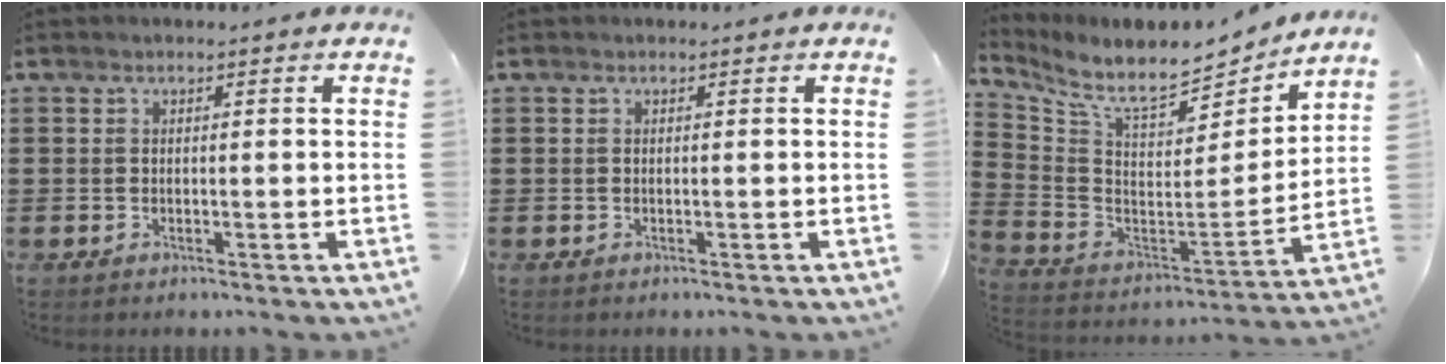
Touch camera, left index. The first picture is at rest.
{"total": 0.0}
{"total": 9.1, "force": [8.1, 1.9, 3.6], "torque": [-0.104, -0.067, 0.135]}